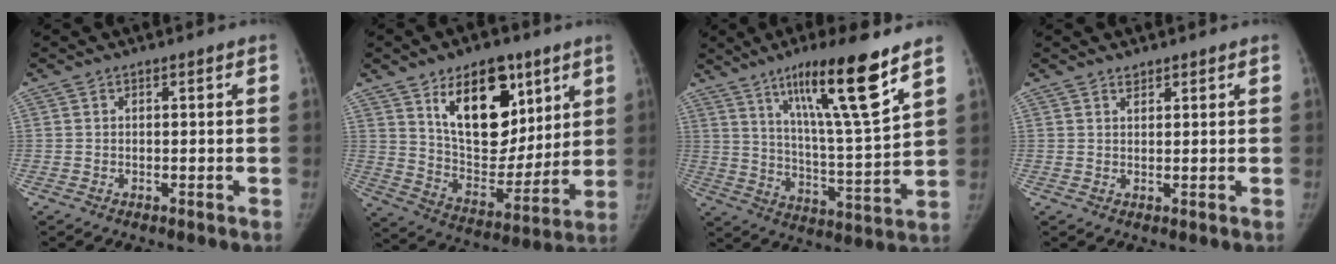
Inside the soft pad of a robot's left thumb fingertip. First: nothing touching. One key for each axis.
{"total": 20.0, "fx": 9.9, "fy": 11.7, "fz": 12.9, "tx": -0.133, "ty": -0.060, "tz": 0.169}
{"total": 18.2, "fx": 11.0, "fy": 1.7, "fz": 14.4, "tx": -0.223, "ty": -0.062, "tz": 0.185}
{"total": 1.3, "fx": 1.1, "fy": 0.6, "fz": 0.3, "tx": 0.006, "ty": -0.008, "tz": 0.015}